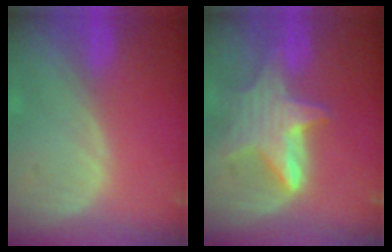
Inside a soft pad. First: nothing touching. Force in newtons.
{"total": 7.7, "press": 7.7, "slide": 0.4}